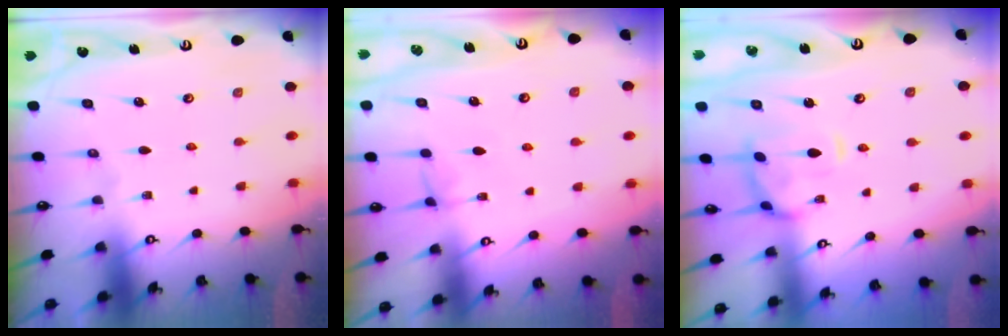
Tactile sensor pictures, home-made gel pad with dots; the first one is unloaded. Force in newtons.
{"total": 2.3, "press": 2.2, "slide": 0.3}
{"total": 1.9, "press": 1.8, "slide": 0.4}